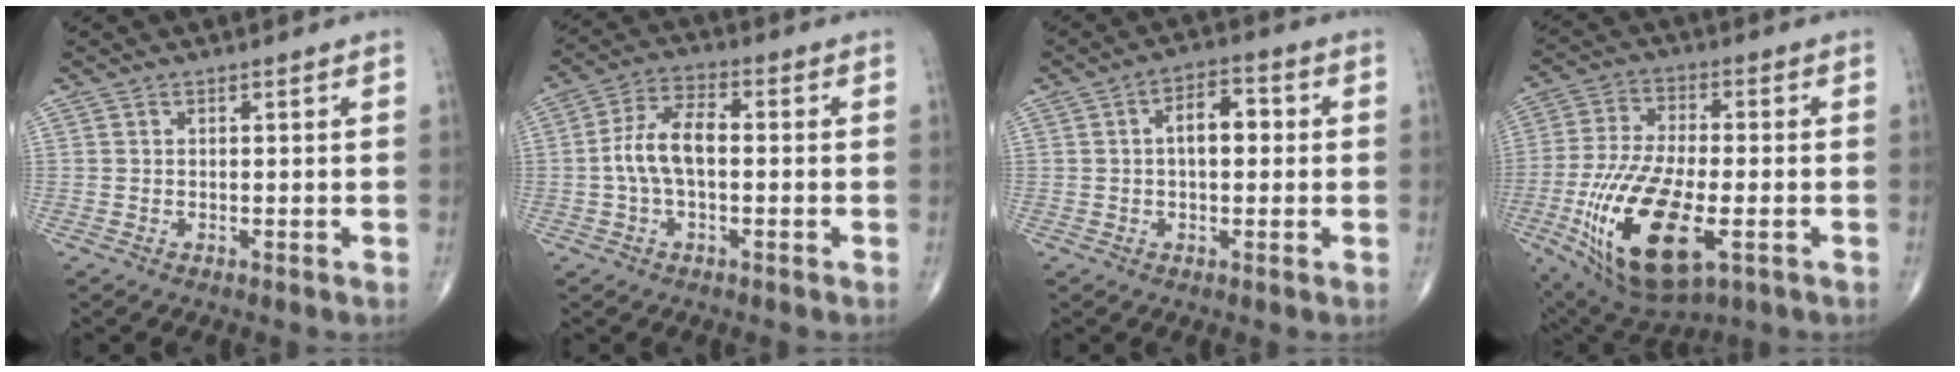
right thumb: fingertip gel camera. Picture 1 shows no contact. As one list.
[{"total": 8.3, "force": [-0.6, 4.2, 7.1], "torque": [-0.146, 0.027, -0.018]}, {"total": 6.7, "force": [0.7, 3.7, 5.6], "torque": [-0.078, 0.020, 0.002]}, {"total": 20.7, "force": [-6.4, 8.8, 17.6], "torque": [-0.363, -0.006, -0.100]}]